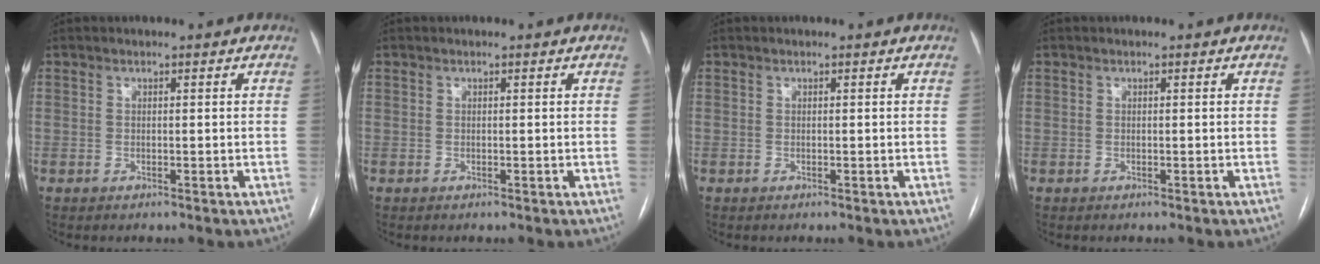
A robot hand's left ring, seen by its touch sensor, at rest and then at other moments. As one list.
[{"total": 0.0}, {"total": 0.0}, {"total": 0.0}]